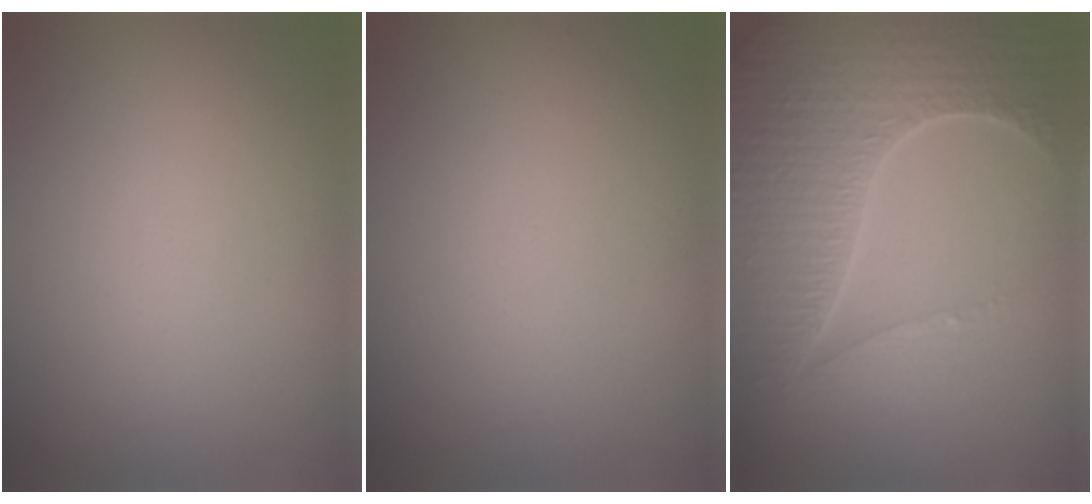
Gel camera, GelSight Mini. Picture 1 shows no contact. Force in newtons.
{"total": 0.0}
{"total": 7.4, "press": 5.4, "slide": 5.1}